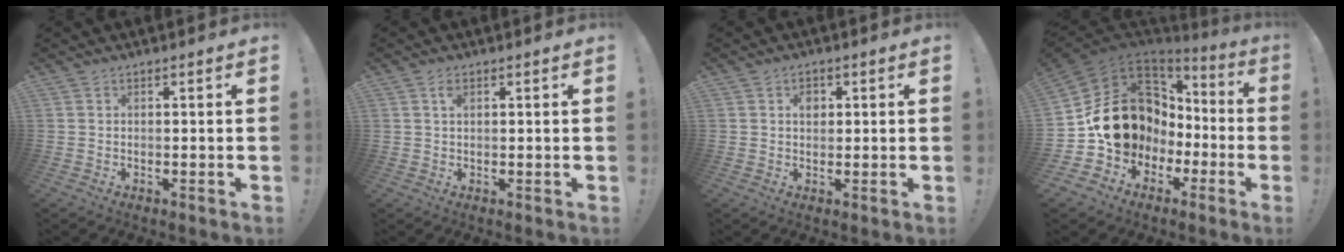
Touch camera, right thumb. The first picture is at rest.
{"total": 2.0, "force": [1.0, 1.5, 1.0], "torque": [-0.005, -0.002, 0.014]}
{"total": 2.8, "force": [0.9, 2.2, 1.5], "torque": [-0.013, -0.003, 0.011]}
{"total": 15.9, "force": [2.0, 13.6, 7.9], "torque": [-0.105, -0.021, 0.075]}